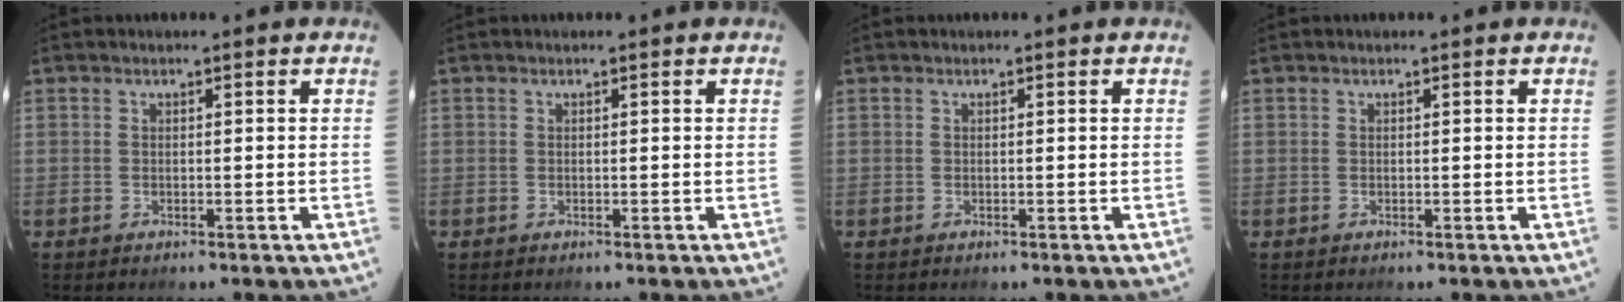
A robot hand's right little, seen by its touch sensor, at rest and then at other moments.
{"total": 0.0}
{"total": 0.0}
{"total": 0.0}